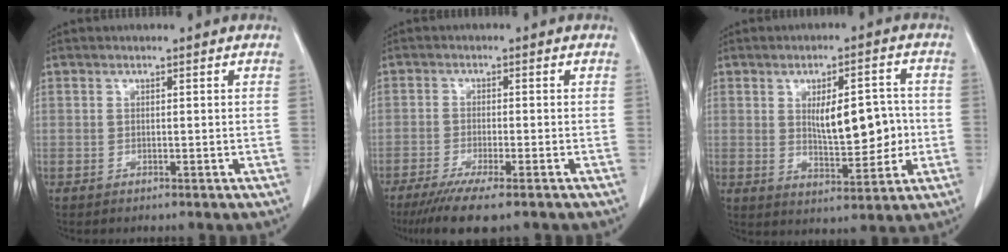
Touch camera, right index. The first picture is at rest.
{"total": 8.1, "force": [-5.8, 0.6, 5.6], "torque": [-0.088, -0.019, -0.090]}
{"total": 9.5, "force": [0.4, 3.7, 8.8], "torque": [-0.131, 0.007, 0.018]}